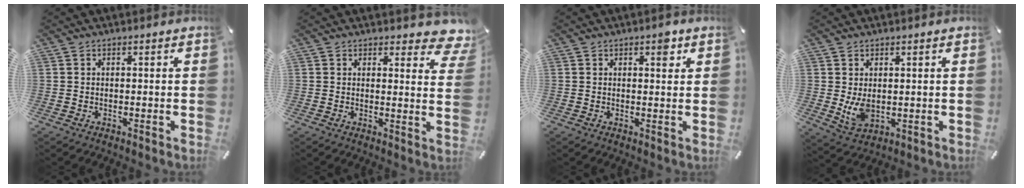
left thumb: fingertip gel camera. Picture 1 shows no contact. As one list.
[{"total": 5.2, "force": [4.1, 2.3, 2.3], "torque": [-0.015, -0.035, 0.069]}, {"total": 3.0, "force": [1.5, 1.5, 2.1], "torque": [-0.013, -0.008, 0.018]}, {"total": 5.5, "force": [0.8, 3.8, 3.9], "torque": [-0.076, -0.009, 0.014]}]